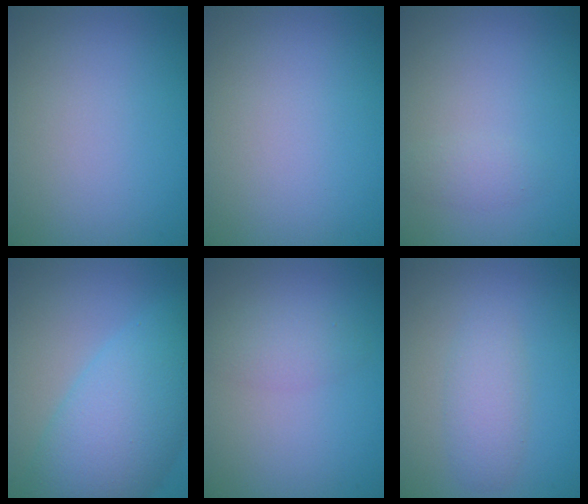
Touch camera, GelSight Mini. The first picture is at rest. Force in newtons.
{"total": 0.0}
{"total": 1.1, "press": 1.1, "slide": 0.0}
{"total": 9.1, "press": 9.1, "slide": 0.3}
{"total": 1.9, "press": 1.9, "slide": 0.1}
{"total": 2.4, "press": 2.4, "slide": 0.1}